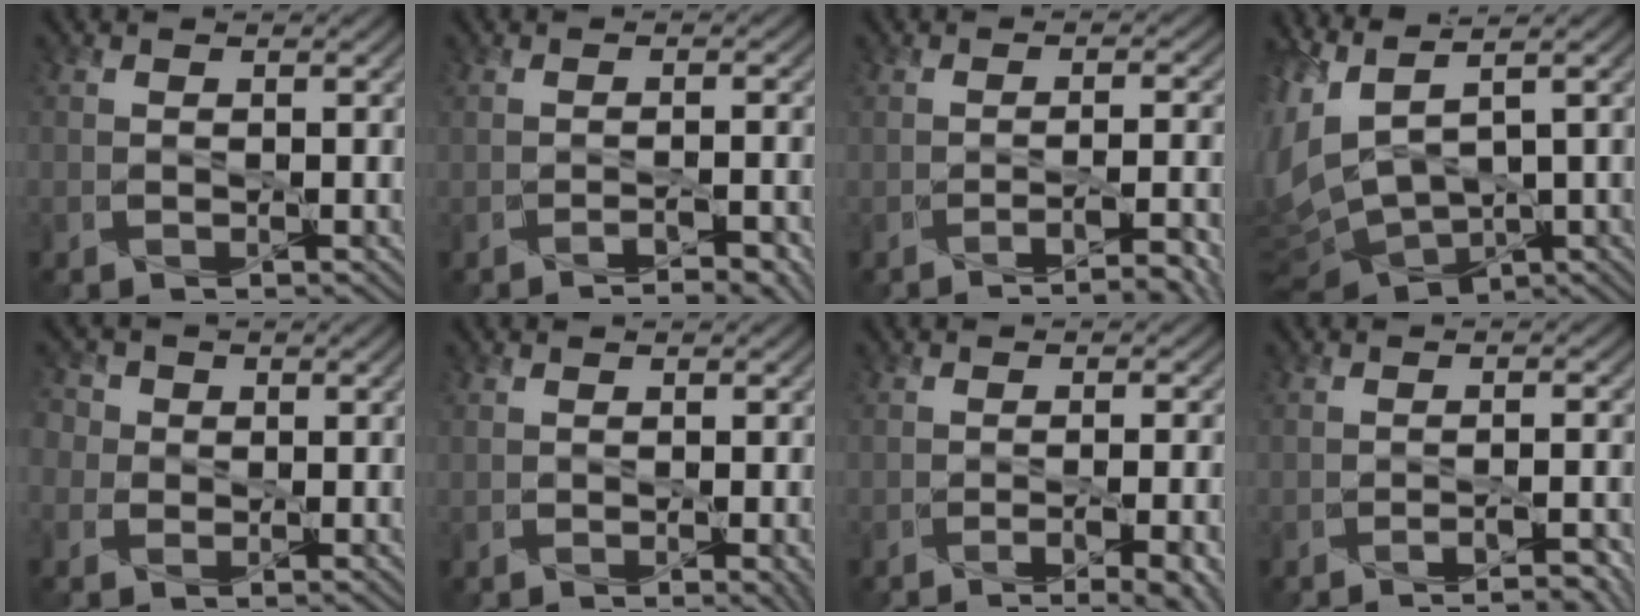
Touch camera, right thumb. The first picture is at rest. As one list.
[{"total": 4.4, "force": [-2.9, 0.9, 3.1], "torque": [-0.042, 0.004, -0.036]}, {"total": 6.7, "force": [-4.1, 1.6, 5.1], "torque": [-0.067, 0.001, -0.053]}, {"total": 10.1, "force": [1.7, 4.6, 8.8], "torque": [-0.249, -0.012, 0.063]}, {"total": 4.5, "force": [1.4, 3.9, 1.8], "torque": [-0.050, 0.016, -0.002]}, {"total": 1.8, "force": [-0.2, 0.4, 1.7], "torque": [-0.030, -0.003, 0.002]}, {"total": 7.9, "force": [-4.3, 2.4, 6.2], "torque": [-0.075, 0.000, -0.039]}, {"total": 3.6, "force": [-2.3, 0.7, 2.7], "torque": [-0.036, 0.004, -0.029]}]